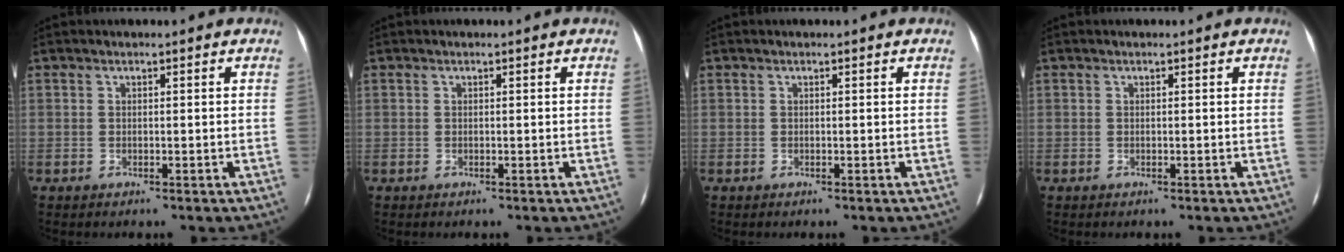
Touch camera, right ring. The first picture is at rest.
{"total": 0.0}
{"total": 0.0}
{"total": 0.0}